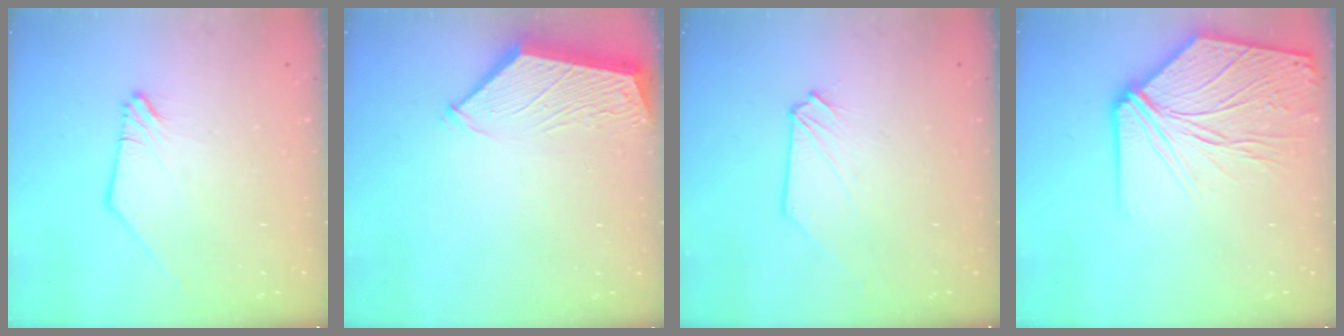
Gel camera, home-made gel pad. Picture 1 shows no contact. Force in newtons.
{"total": 3.4, "press": 3.3, "slide": 0.5}
{"total": 0.0}
{"total": 16.6, "press": 16.4, "slide": 2.8}